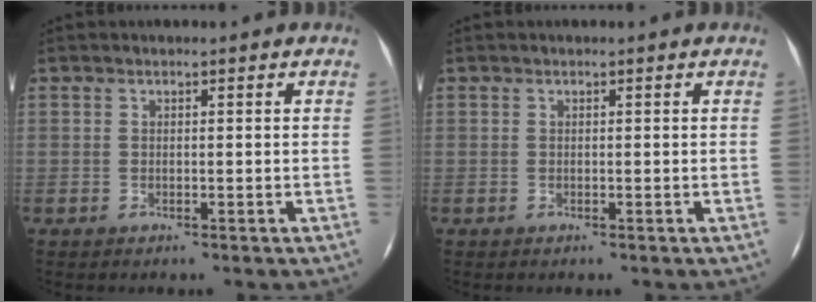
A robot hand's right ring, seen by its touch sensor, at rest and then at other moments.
{"total": 0.0}